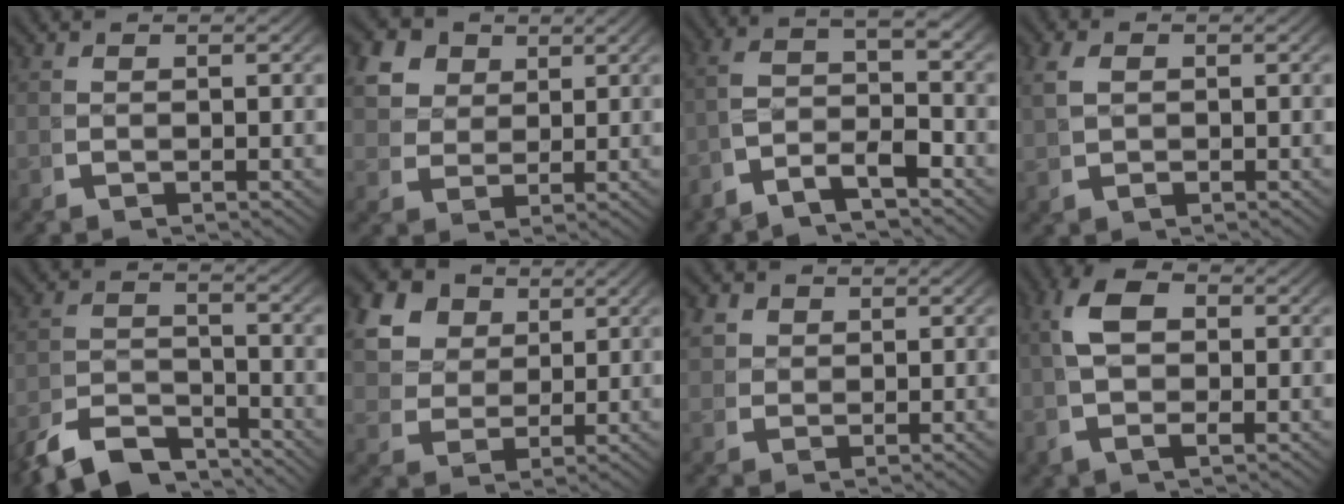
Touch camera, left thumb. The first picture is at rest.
{"total": 7.1, "force": [3.4, 5.3, 3.3], "torque": [-0.076, -0.005, 0.061]}
{"total": 6.4, "force": [-1.0, 3.6, 5.3], "torque": [-0.106, -0.010, -0.021]}
{"total": 2.4, "force": [0.8, 1.7, 1.6], "torque": [-0.031, -0.002, 0.020]}
{"total": 6.1, "force": [-5.1, 2.3, 2.6], "torque": [-0.041, -0.020, -0.090]}
{"total": 9.3, "force": [3.9, 7.1, 4.4], "torque": [-0.104, -0.005, 0.067]}
{"total": 3.0, "force": [1.8, 2.1, 1.1], "torque": [-0.022, -0.004, 0.039]}
{"total": 5.6, "force": [1.0, 3.2, 4.4], "torque": [-0.093, 0.001, 0.019]}